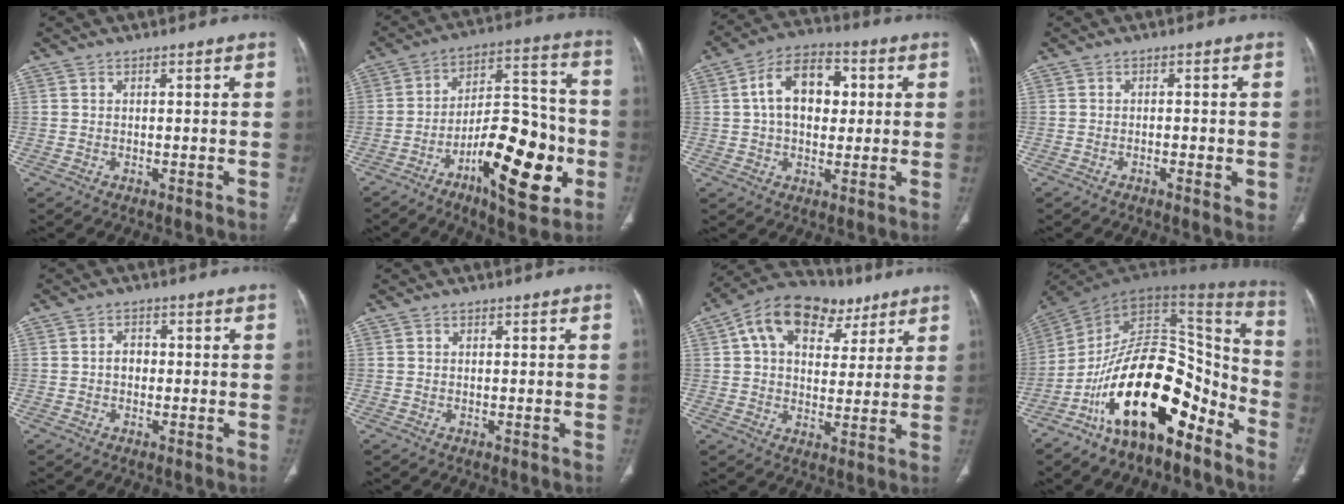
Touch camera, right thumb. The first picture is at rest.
{"total": 20.1, "force": [-7.3, 7.9, 17.0], "torque": [-0.232, 0.044, -0.109]}
{"total": 12.3, "force": [1.9, 8.1, 9.0], "torque": [-0.127, 0.018, 0.025]}
{"total": 2.5, "force": [-0.7, 0.8, 2.3], "torque": [-0.034, 0.000, -0.011]}
{"total": 2.5, "force": [-0.3, 2.0, 1.5], "torque": [-0.012, 0.008, -0.010]}
{"total": 0.0}
{"total": 17.6, "force": [8.1, 11.4, 10.6], "torque": [-0.139, 0.010, 0.126]}
{"total": 26.3, "force": [-13.8, 11.7, 19.1], "torque": [-0.304, 0.103, -0.232]}